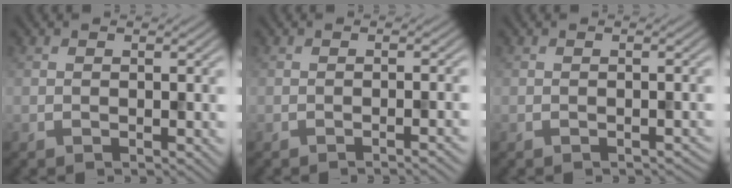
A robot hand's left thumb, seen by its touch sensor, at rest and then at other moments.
{"total": 1.9, "force": [-0.9, 0.4, 1.6], "torque": [-0.012, 0.003, -0.021]}
{"total": 0.7, "force": [-0.5, 0.2, 0.4], "torque": [-0.003, -0.001, -0.005]}